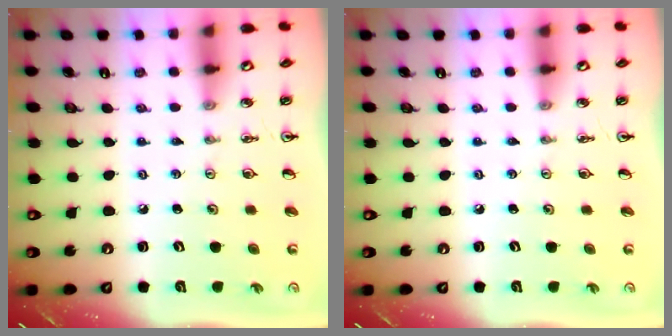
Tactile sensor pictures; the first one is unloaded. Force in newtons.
{"total": 0.0}